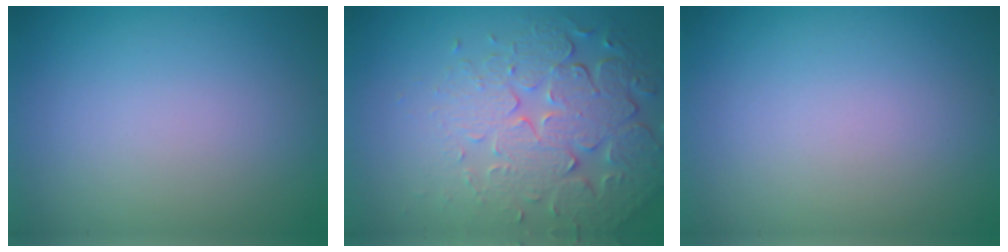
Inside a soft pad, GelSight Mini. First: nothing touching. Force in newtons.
{"total": 6.8, "press": 5.1, "slide": 4.5}
{"total": 0.0}